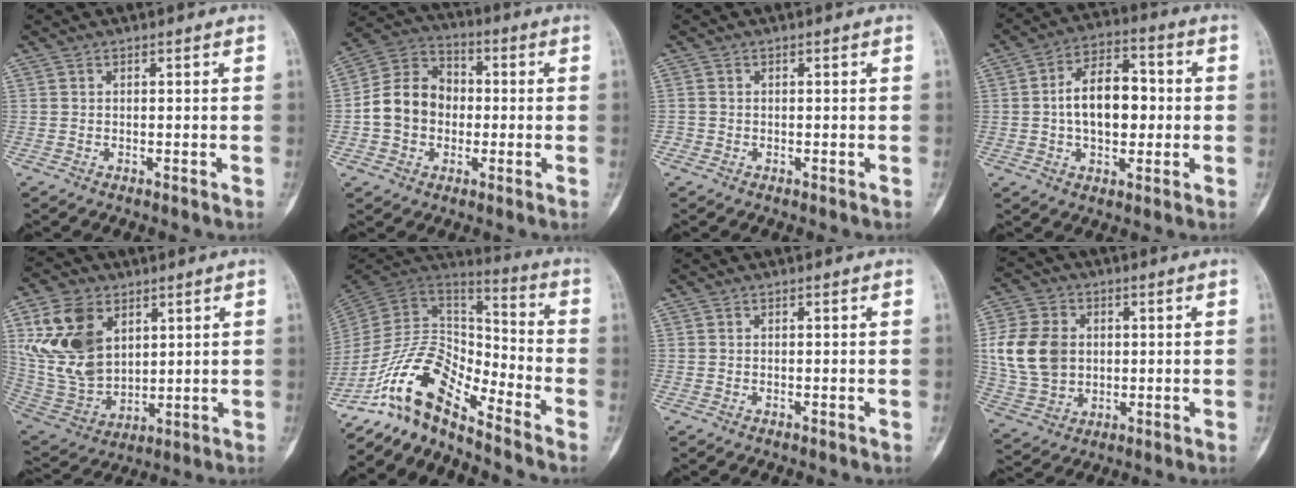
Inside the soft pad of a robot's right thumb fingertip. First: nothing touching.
{"total": 12.1, "force": [-1.2, 10.0, 6.7], "torque": [-0.102, 0.037, -0.029]}
{"total": 0.7, "force": [-0.3, 0.6, 0.0], "torque": [0.000, 0.004, -0.006]}
{"total": 12.4, "force": [0.0, 7.6, 9.8], "torque": [-0.134, 0.024, -0.005]}
{"total": 16.6, "force": [5.9, 11.5, 10.4], "torque": [-0.181, -0.023, 0.136]}
{"total": 14.3, "force": [-11.1, 4.9, 7.6], "torque": [-0.128, 0.099, -0.218]}
{"total": 0.0}
{"total": 13.6, "force": [1.4, 10.7, 8.3], "torque": [-0.147, 0.004, 0.033]}